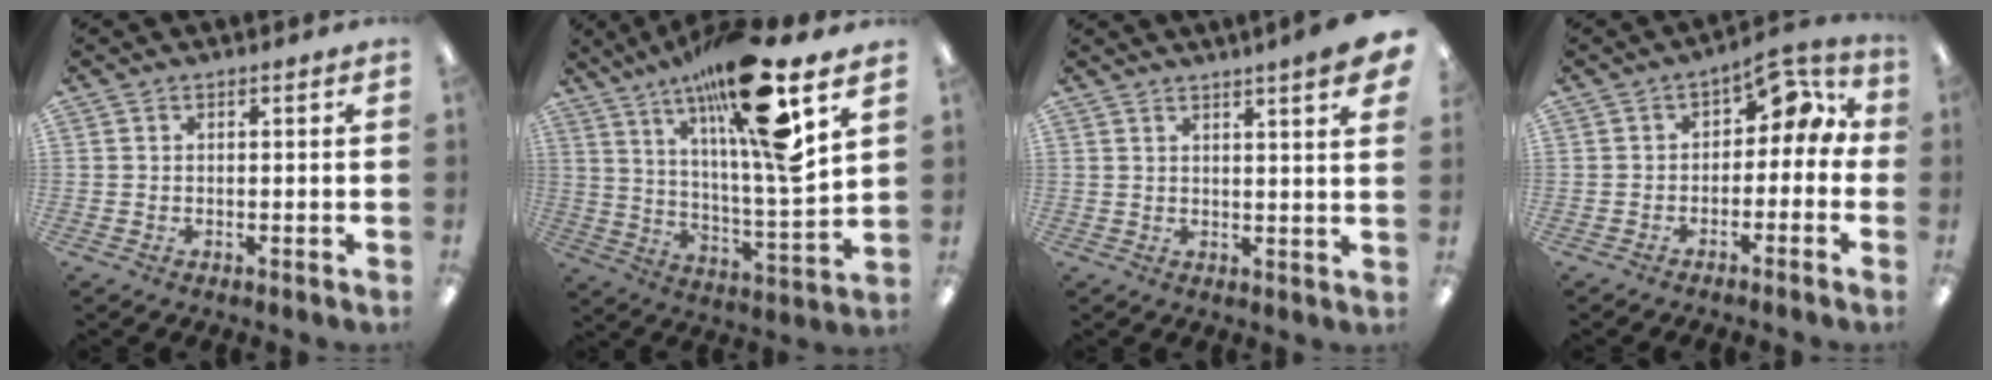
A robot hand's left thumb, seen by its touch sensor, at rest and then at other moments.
{"total": 22.9, "force": [14.7, 3.6, 17.2], "torque": [-0.296, -0.077, 0.226]}
{"total": 5.3, "force": [3.7, 0.1, 3.9], "torque": [-0.059, -0.016, 0.058]}
{"total": 6.6, "force": [2.4, 4.1, 4.6], "torque": [-0.063, -0.010, 0.035]}